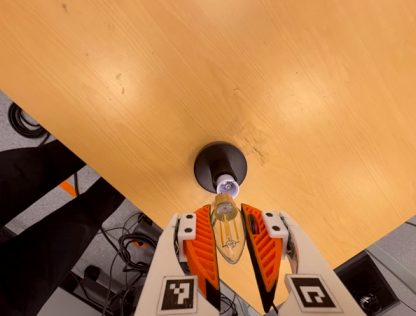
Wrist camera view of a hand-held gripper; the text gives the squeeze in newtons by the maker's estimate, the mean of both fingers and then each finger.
{"total": 10.4, "left": 9.5, "right": 11.2}